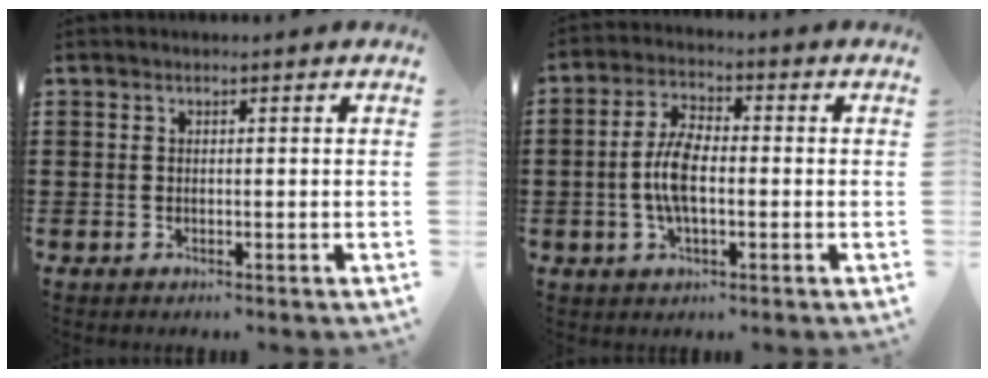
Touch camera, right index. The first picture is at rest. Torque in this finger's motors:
{"motor_torque": [0.30, 1.78, 0.18, 0.14]}